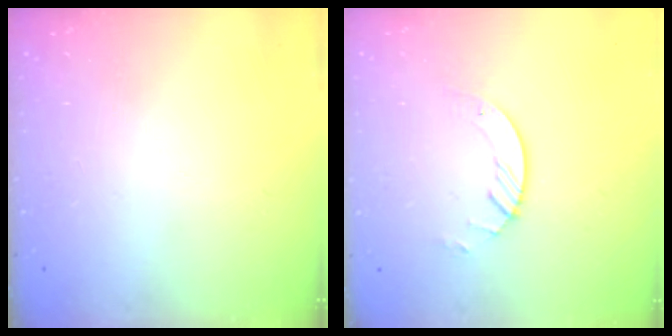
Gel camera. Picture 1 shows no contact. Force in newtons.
{"total": 3.6, "press": 3.6, "slide": 0.4}